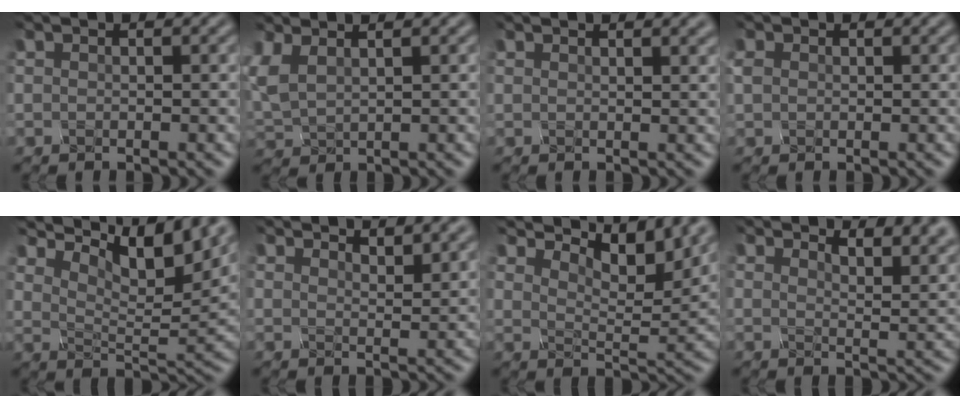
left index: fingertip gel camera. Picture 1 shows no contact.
{"total": 1.6, "force": [0.6, 0.6, 1.4], "torque": [-0.068, 0.005, 0.039]}
{"total": 2.5, "force": [1.9, 0.9, 1.4], "torque": [-0.004, 0.013, 0.015]}
{"total": 1.0, "force": [-0.5, -0.3, -0.8], "torque": [-0.007, -0.006, 0.017]}
{"total": 10.1, "force": [6.5, 3.5, 6.9], "torque": [-0.128, 0.002, 0.123]}
{"total": 5.3, "force": [4.4, 1.5, 2.6], "torque": [-0.032, 0.005, 0.054]}
{"total": 7.1, "force": [5.3, 2.3, 4.1], "torque": [-0.090, -0.005, 0.099]}
{"total": 8.2, "force": [6.3, 2.8, 4.5], "torque": [-0.053, 0.013, 0.073]}